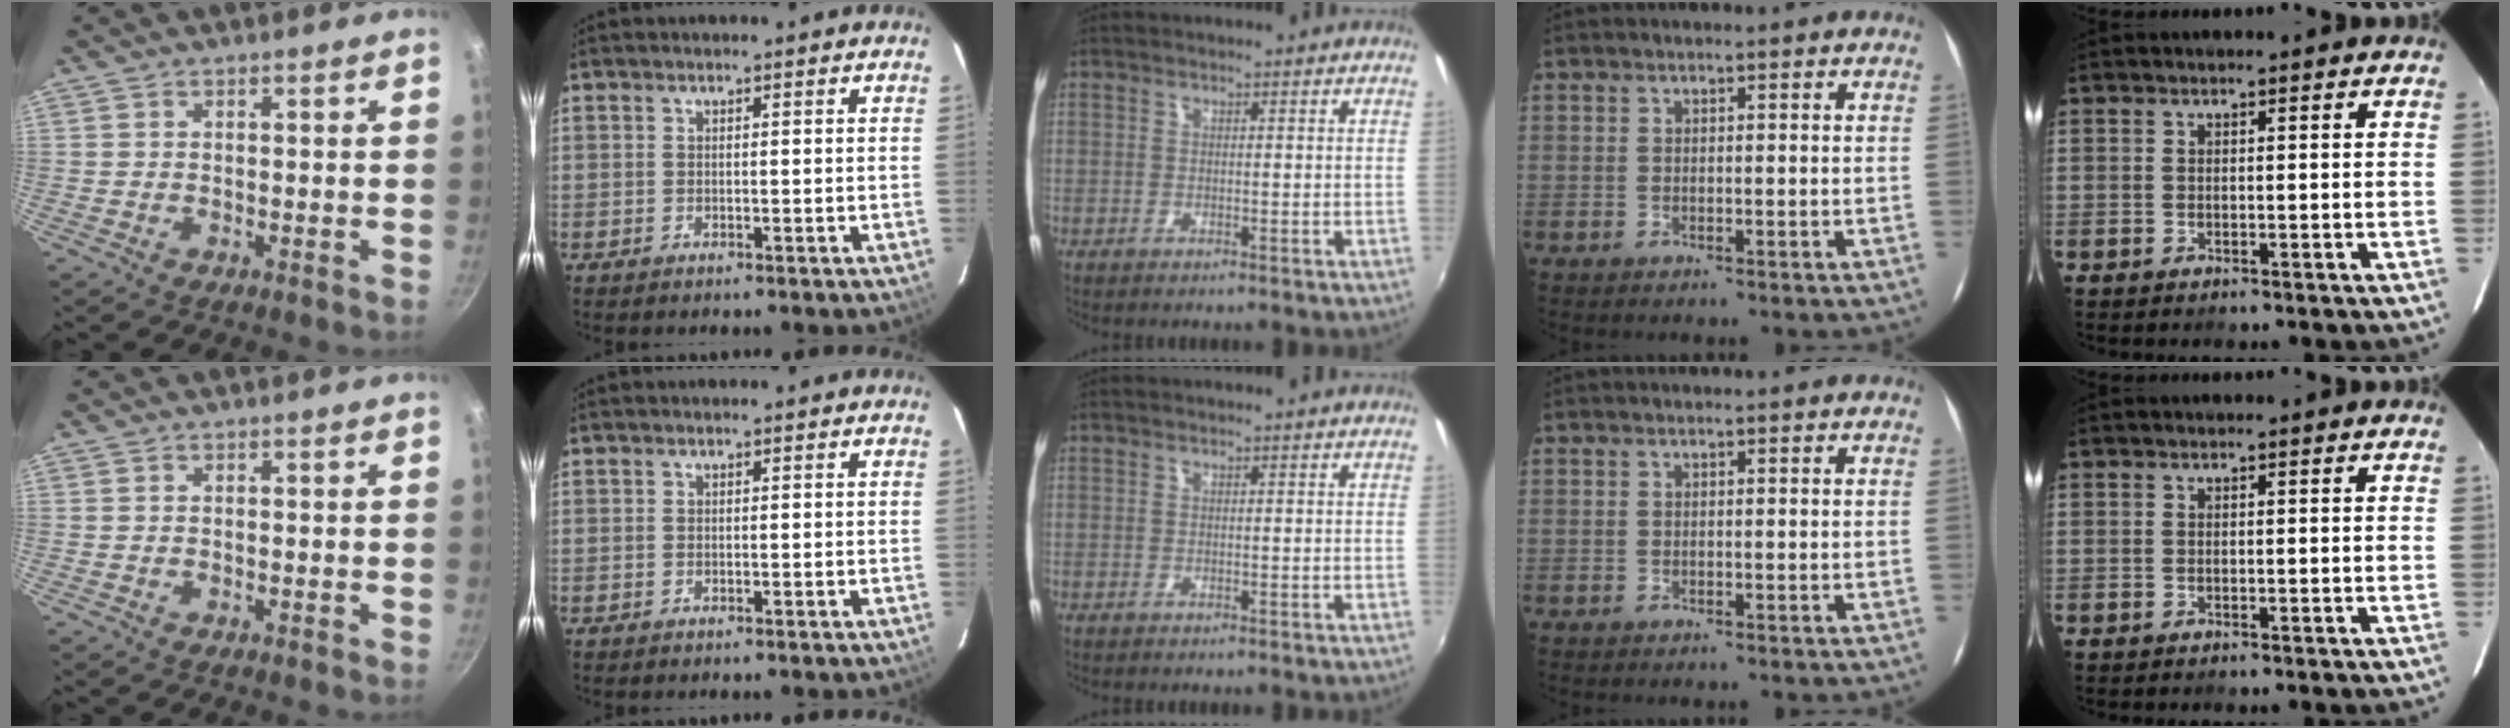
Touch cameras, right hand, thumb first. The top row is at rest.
{}